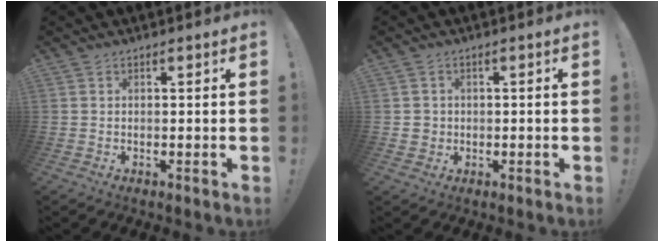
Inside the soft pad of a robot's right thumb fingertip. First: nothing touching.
{"total": 2.8, "force": [0.1, 2.8, 0.5], "torque": [-0.002, 0.002, 0.002]}